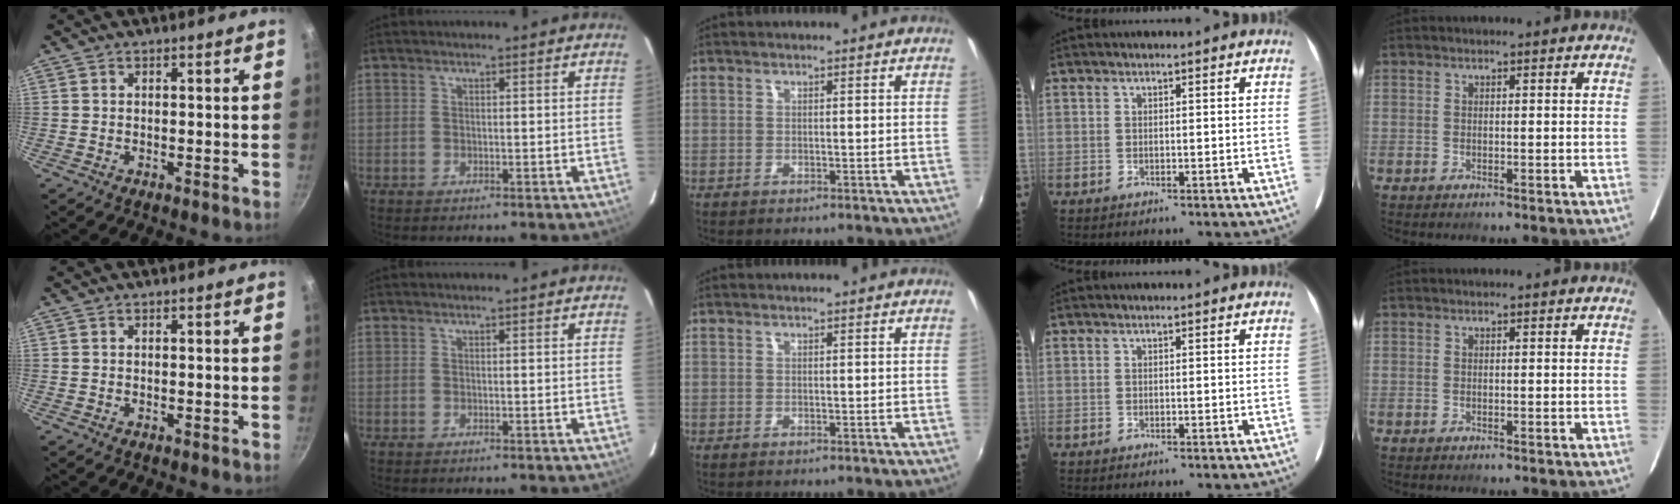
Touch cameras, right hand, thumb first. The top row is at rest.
{}